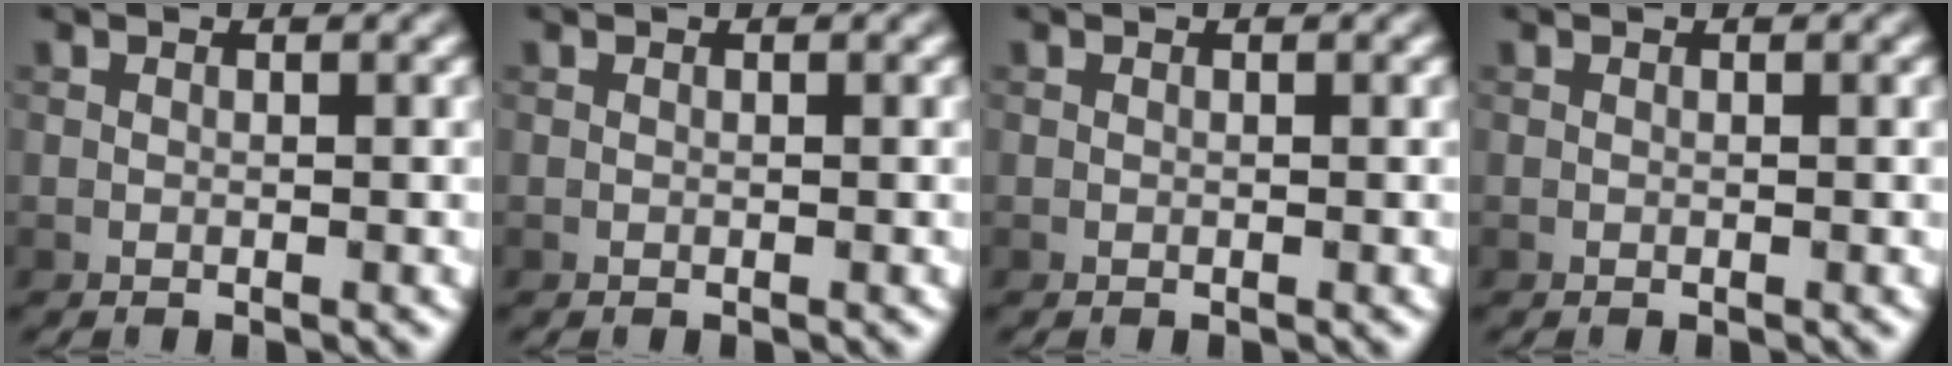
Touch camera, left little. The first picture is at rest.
{"total": 0.0}
{"total": 0.0}
{"total": 0.0}